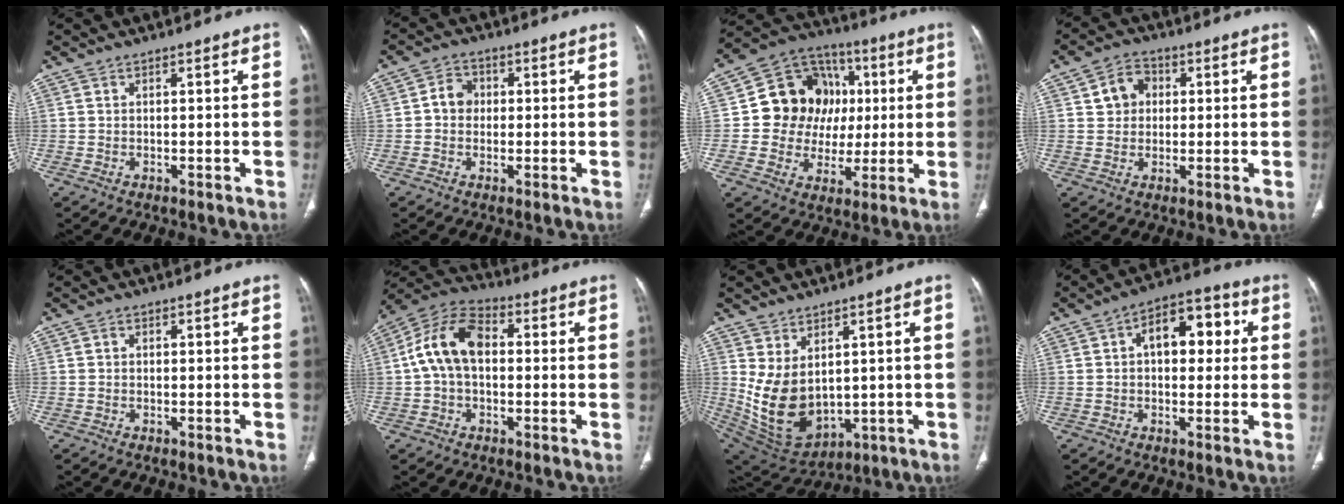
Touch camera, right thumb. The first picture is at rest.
{"total": 4.4, "force": [0.2, 3.9, 2.2], "torque": [-0.020, 0.013, -0.004]}
{"total": 17.1, "force": [2.0, 14.7, 8.4], "torque": [-0.088, 0.023, 0.042]}
{"total": 6.3, "force": [1.4, 5.3, 2.9], "torque": [-0.025, 0.005, 0.019]}
{"total": 0.7, "force": [0.1, 0.6, 0.3], "torque": [-0.001, 0.002, 0.001]}
{"total": 12.5, "force": [0.9, 8.1, 9.5], "torque": [-0.174, 0.034, 0.005]}
{"total": 12.6, "force": [1.7, 8.2, 9.4], "torque": [-0.160, -0.021, 0.069]}
{"total": 11.0, "force": [2.2, 6.4, 8.7], "torque": [-0.097, 0.026, 0.027]}